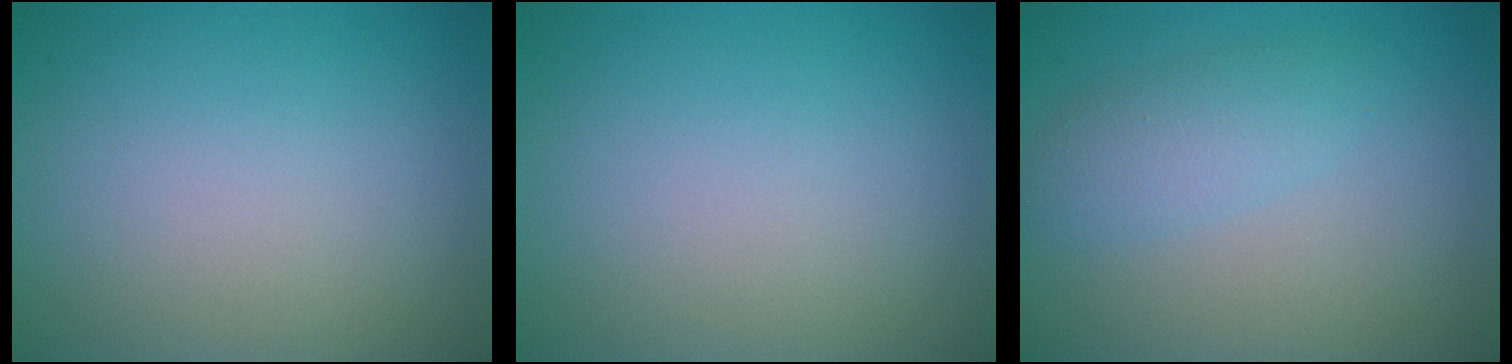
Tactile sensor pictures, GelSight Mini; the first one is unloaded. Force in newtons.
{"total": 0.0}
{"total": 2.4, "press": 2.4, "slide": 0.1}